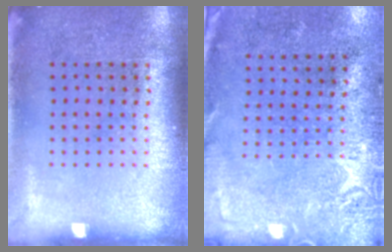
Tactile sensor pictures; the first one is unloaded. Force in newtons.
{"total": 2.7, "press": 2.3, "slide": 1.5}